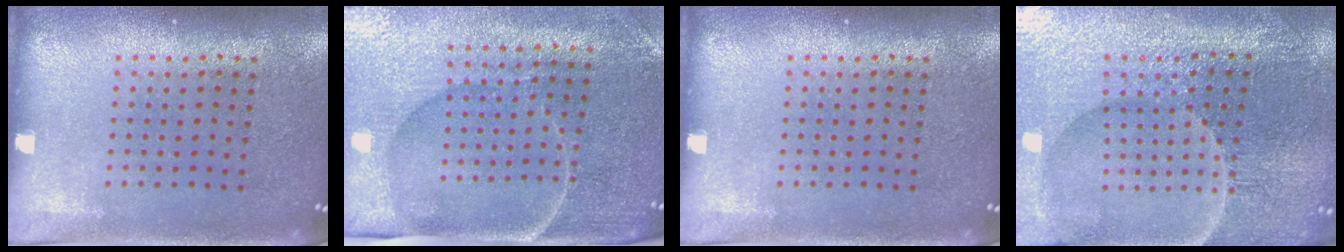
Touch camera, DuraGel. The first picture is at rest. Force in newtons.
{"total": 4.6, "press": 4.0, "slide": 2.3}
{"total": 0.0}
{"total": 5.0, "press": 4.9, "slide": 1.3}